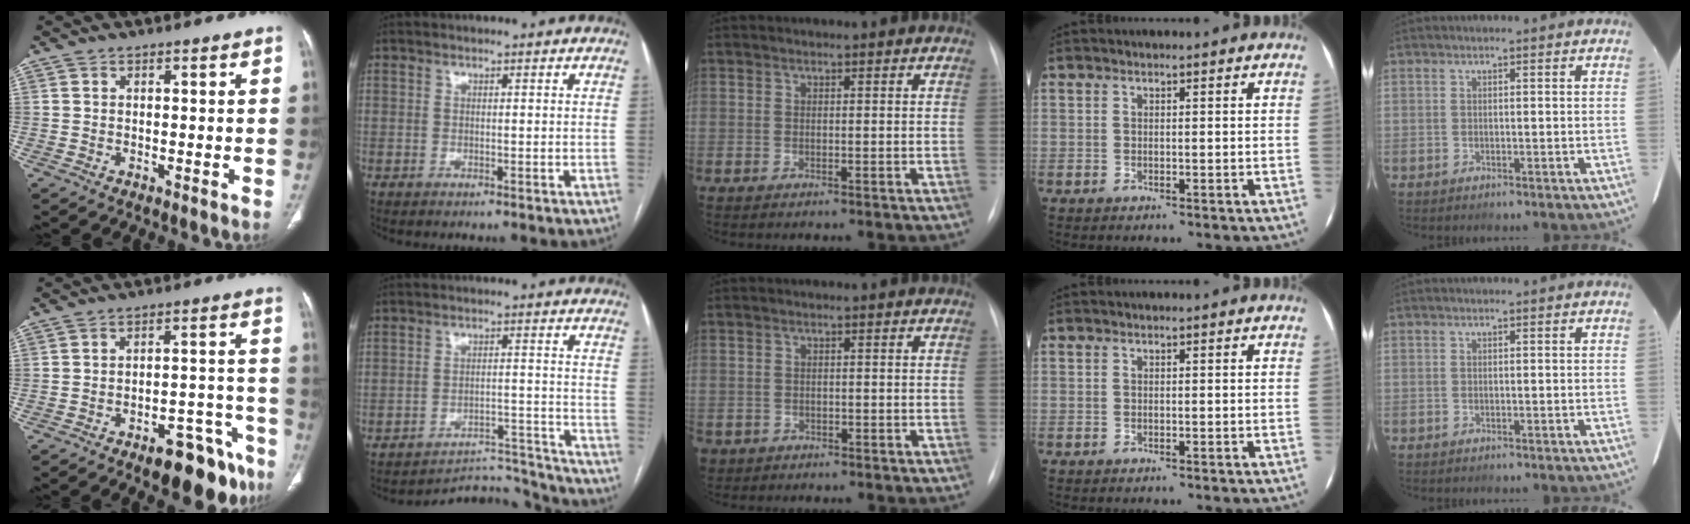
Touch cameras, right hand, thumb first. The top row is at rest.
{"thumb": {"total": 13.8, "force": [-9.3, 5.4, 8.7], "torque": [-0.069, 0.074, -0.125]}, "index": {"total": 9.6, "force": [-9.4, 0.8, -2.1], "torque": [0.043, 0.040, -0.128]}, "middle": {"total": 2.4, "force": [-1.2, 2.0, 0.4], "torque": [-0.011, 0.001, -0.014]}}